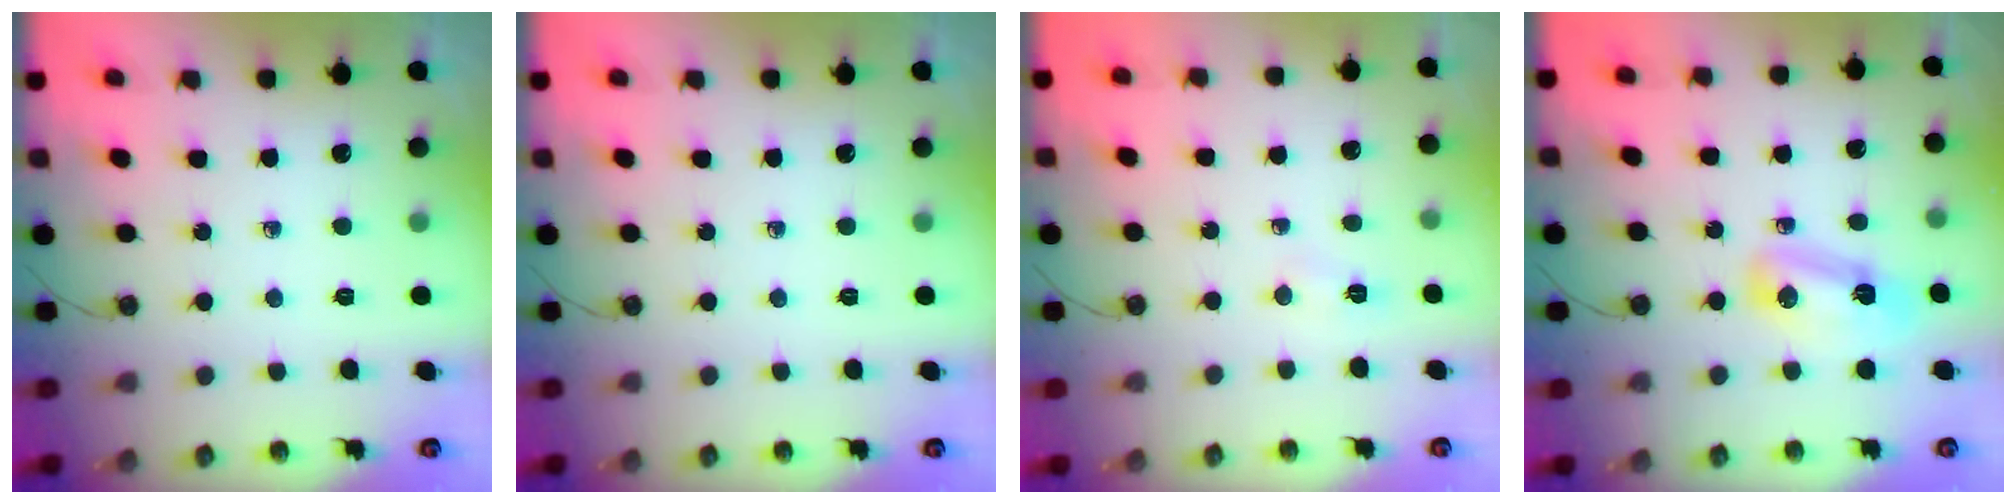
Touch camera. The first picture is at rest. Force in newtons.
{"total": 0.0}
{"total": 2.5, "press": 2.4, "slide": 0.4}
{"total": 7.3, "press": 7.3, "slide": 0.3}